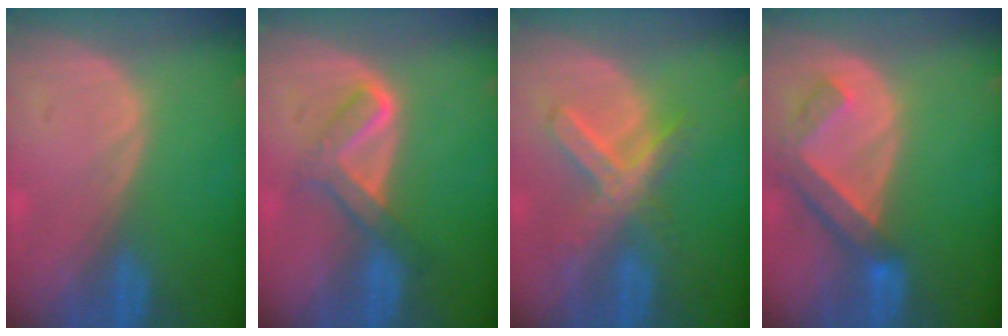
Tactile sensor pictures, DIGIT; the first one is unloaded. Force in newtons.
{"total": 5.2, "press": 5.2, "slide": 0.4}
{"total": 7.4, "press": 6.2, "slide": 4.0}
{"total": 6.4, "press": 5.8, "slide": 2.7}